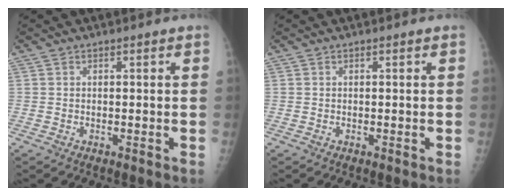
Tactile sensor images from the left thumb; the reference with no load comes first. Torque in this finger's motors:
{"motor_torque": [-0.01, 0.01, -0.04, -0.03, 0.00]}